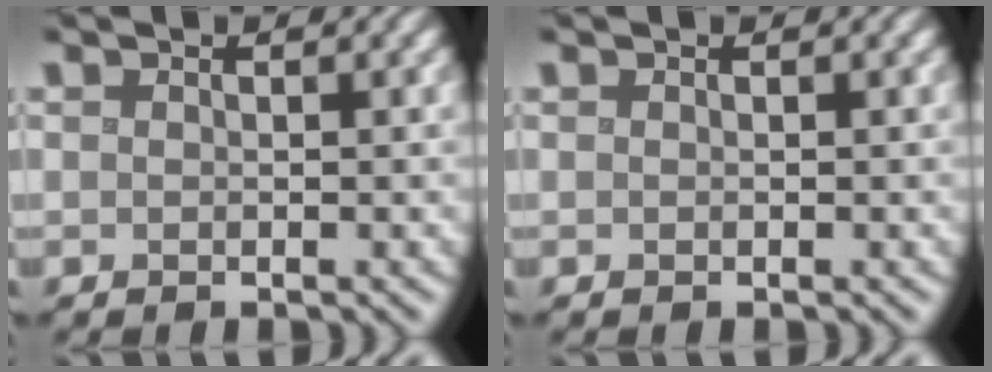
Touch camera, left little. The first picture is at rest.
{"total": 0.0}